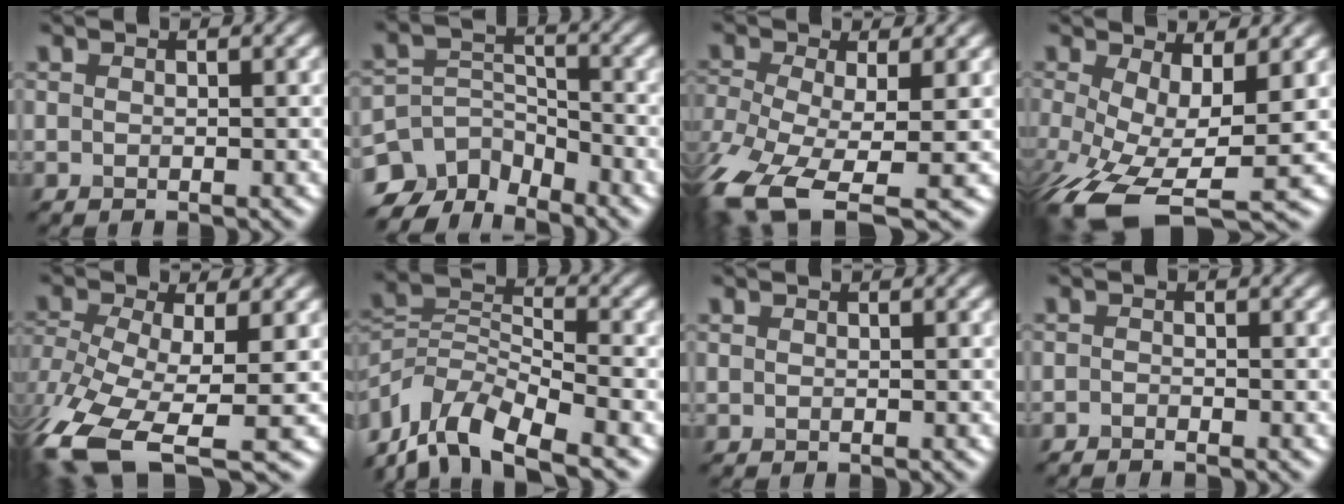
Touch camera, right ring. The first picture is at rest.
{"total": 6.6, "force": [-5.5, 3.3, 1.7], "torque": [-0.014, -0.002, -0.102]}
{"total": 10.6, "force": [-5.4, 4.7, 7.9], "torque": [-0.188, -0.031, -0.100]}
{"total": 10.0, "force": [-2.8, 4.2, 8.7], "torque": [-0.178, -0.032, -0.042]}
{"total": 12.6, "force": [-6.3, 5.4, 9.5], "torque": [-0.229, -0.031, -0.104]}
{"total": 8.4, "force": [-5.8, 3.5, 5.0], "torque": [-0.092, 0.001, -0.122]}
{"total": 0.0}
{"total": 0.9, "force": [-0.8, 0.0, 0.3], "torque": [-0.004, -0.003, -0.017]}